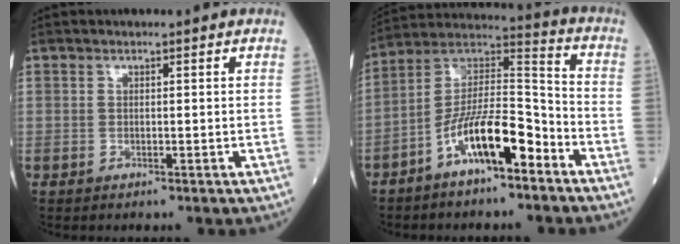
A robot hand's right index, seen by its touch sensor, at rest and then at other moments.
{"total": 12.7, "force": [-7.0, 3.2, 10.1], "torque": [-0.191, 0.019, -0.126]}